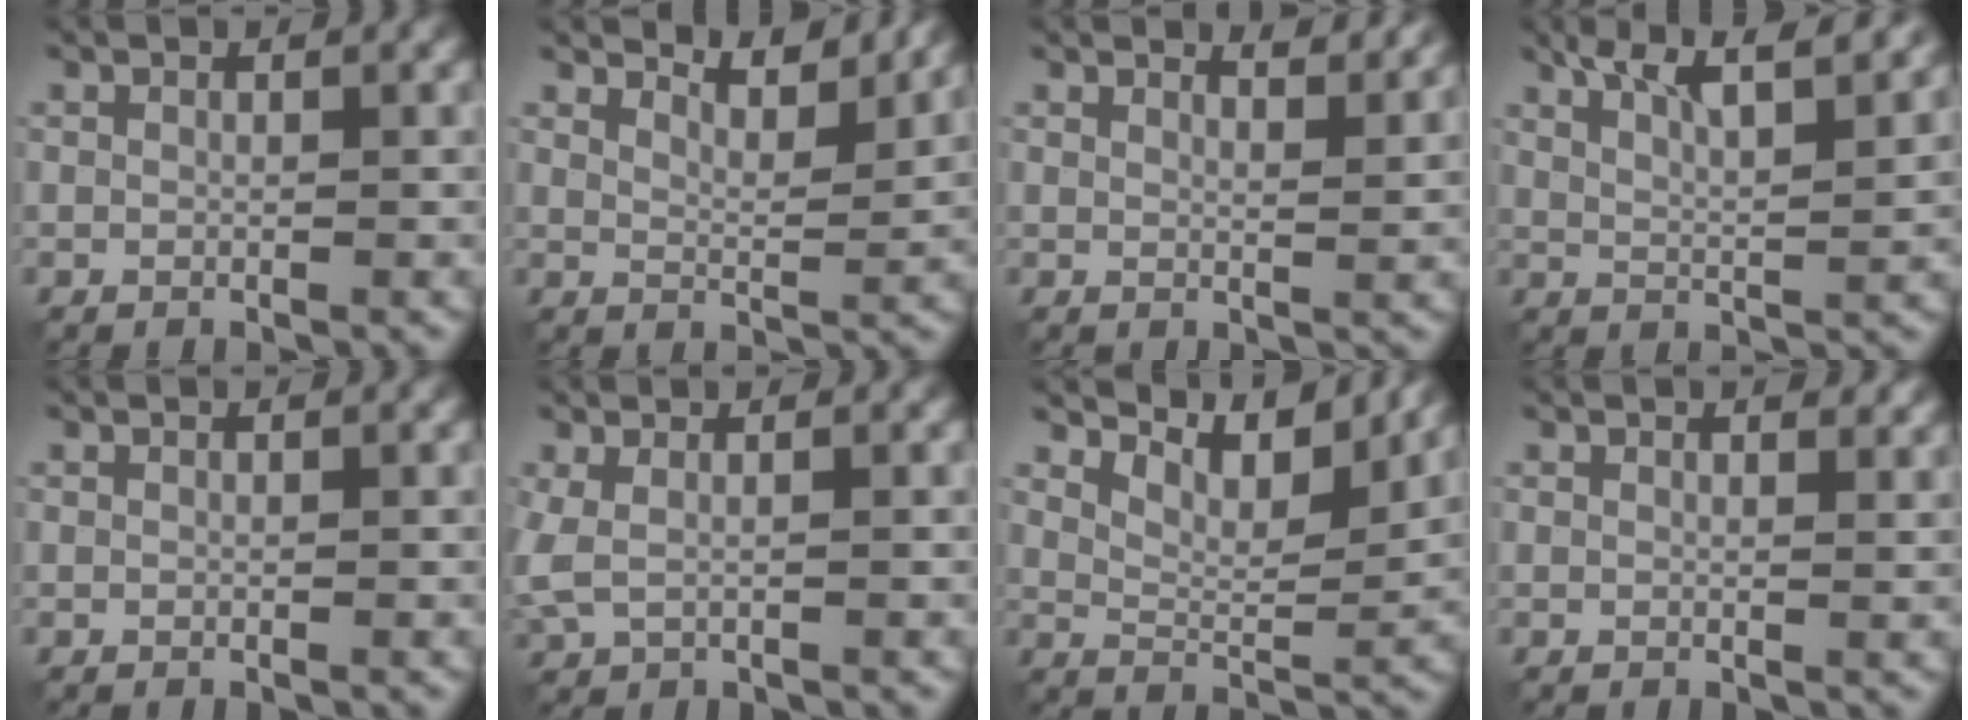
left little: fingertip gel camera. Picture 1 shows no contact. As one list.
[{"total": 4.5, "force": [4.1, 0.7, 1.6], "torque": [-0.033, -0.005, 0.052]}, {"total": 3.1, "force": [2.8, 0.5, 1.0], "torque": [-0.009, 0.003, 0.031]}, {"total": 8.6, "force": [6.0, 2.3, 5.8], "torque": [-0.069, 0.022, 0.063]}, {"total": 0.0}, {"total": 1.8, "force": [0.4, 0.8, 1.5], "torque": [-0.048, 0.003, 0.007]}, {"total": 6.7, "force": [5.7, 1.5, 3.1], "torque": [-0.068, 0.001, 0.086]}, {"total": 1.4, "force": [1.2, 0.4, 0.7], "torque": [-0.010, -0.001, 0.014]}]